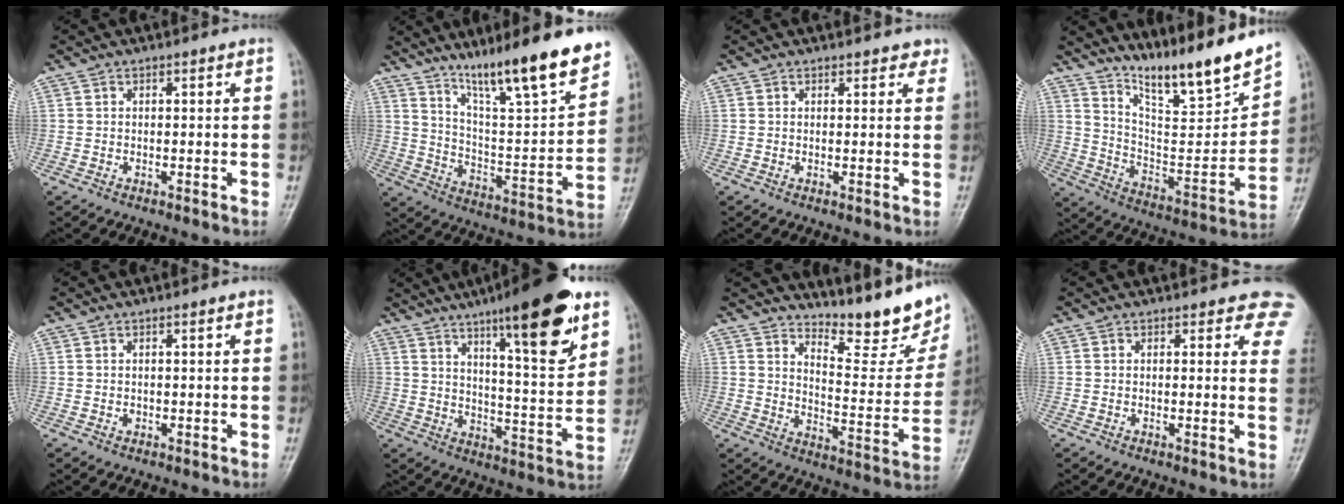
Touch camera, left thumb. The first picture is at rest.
{"total": 19.8, "force": [14.4, 2.4, 13.3], "torque": [-0.181, -0.078, 0.242]}
{"total": 2.3, "force": [1.9, 1.1, 0.6], "torque": [0.016, -0.007, 0.012]}
{"total": 18.3, "force": [15.3, 1.8, 9.8], "torque": [-0.131, -0.103, 0.262]}
{"total": 0.6, "force": [0.1, 0.5, 0.4], "torque": [-0.001, 0.000, 0.003]}
{"total": 19.4, "force": [11.5, 3.9, 15.2], "torque": [-0.198, -0.059, 0.176]}
{"total": 15.2, "force": [13.4, 3.5, 6.4], "torque": [-0.061, -0.124, 0.179]}
{"total": 6.5, "force": [5.1, 2.8, 2.8], "torque": [0.010, -0.019, 0.033]}